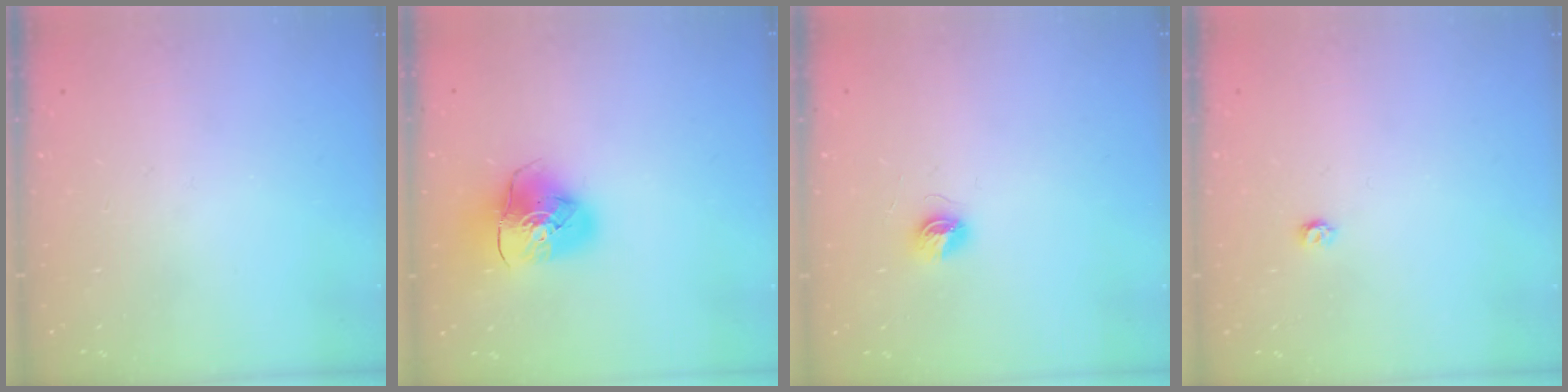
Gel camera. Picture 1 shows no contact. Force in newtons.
{"total": 10.6, "press": 10.5, "slide": 1.2}
{"total": 5.6, "press": 5.6, "slide": 0.5}
{"total": 3.2, "press": 3.2, "slide": 0.3}